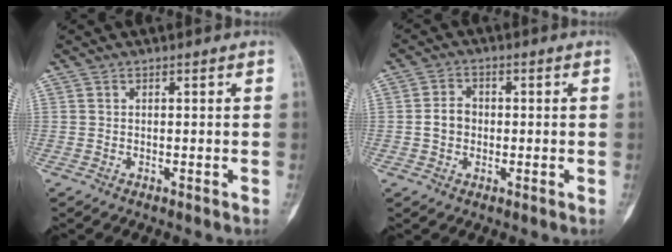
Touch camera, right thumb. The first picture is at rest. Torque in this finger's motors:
{"motor_torque": [0.84, 0.56, 0.37, -0.20, 0.06]}